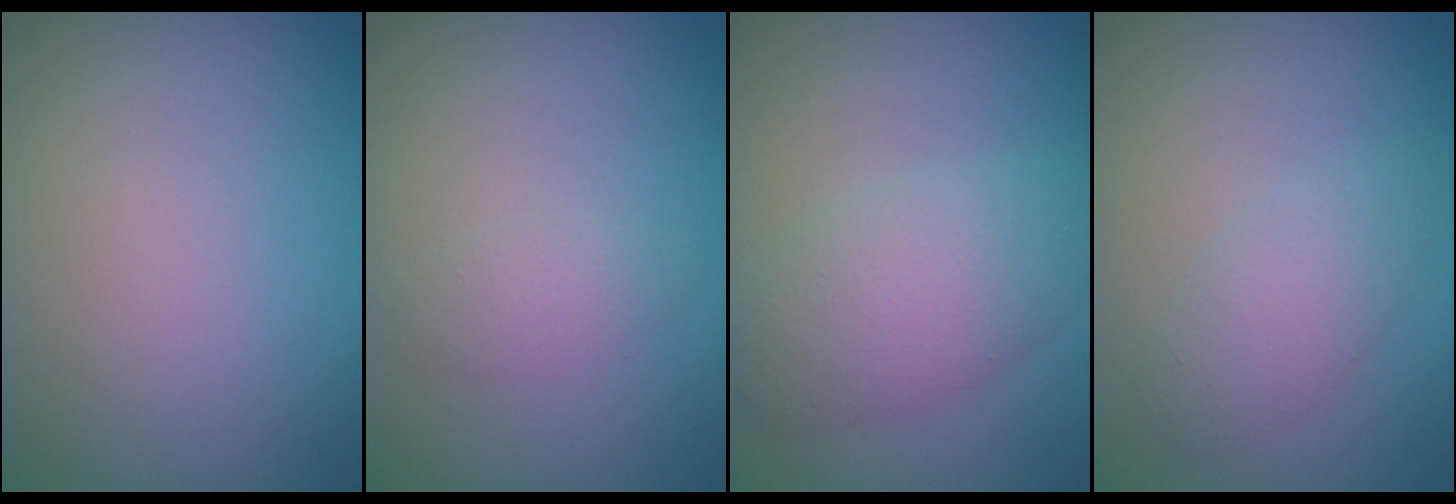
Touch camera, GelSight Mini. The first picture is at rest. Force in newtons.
{"total": 1.4, "press": 1.4, "slide": 0.0}
{"total": 5.3, "press": 5.3, "slide": 0.2}
{"total": 2.7, "press": 2.7, "slide": 0.1}